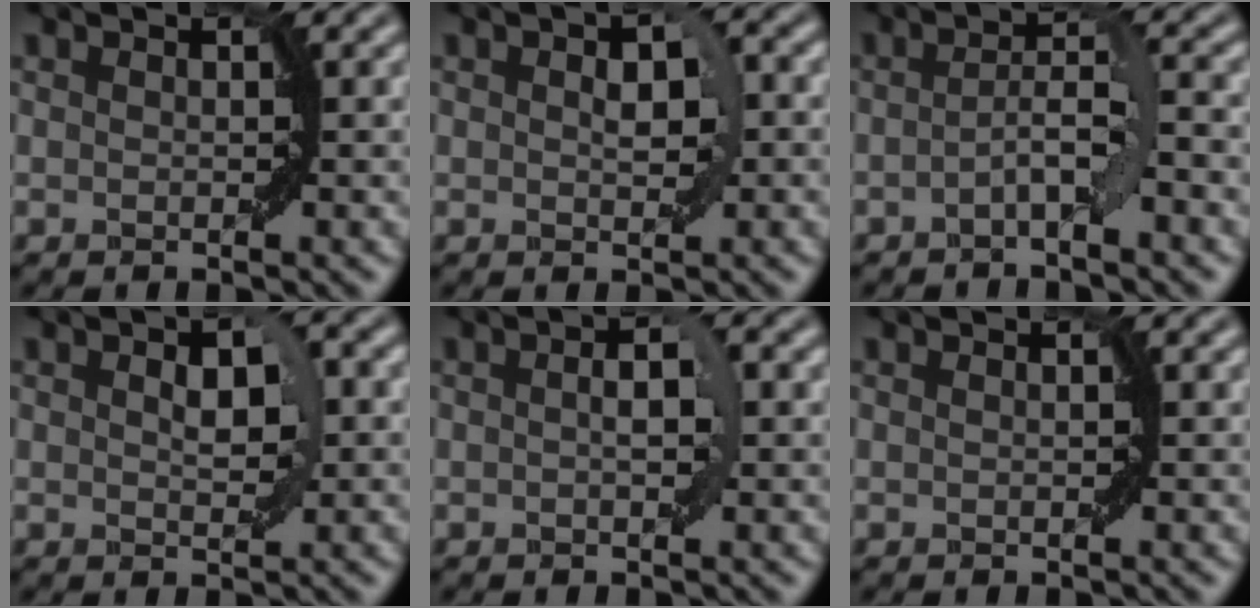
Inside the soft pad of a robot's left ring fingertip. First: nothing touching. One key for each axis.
{"total": 2.9, "fx": 0.4, "fy": 1.5, "fz": 2.5, "tx": -0.036, "ty": 0.005, "tz": 0.007}
{"total": 3.1, "fx": -1.0, "fy": 0.3, "fz": 2.9, "tx": -0.051, "ty": 0.013, "tz": -0.024}
{"total": 3.4, "fx": 0.7, "fy": 1.7, "fz": 2.9, "tx": -0.043, "ty": 0.005, "tz": 0.013}
{"total": 2.5, "fx": 0.3, "fy": 0.8, "fz": 2.3, "tx": -0.035, "ty": 0.006, "tz": 0.002}
{"total": 0.0}